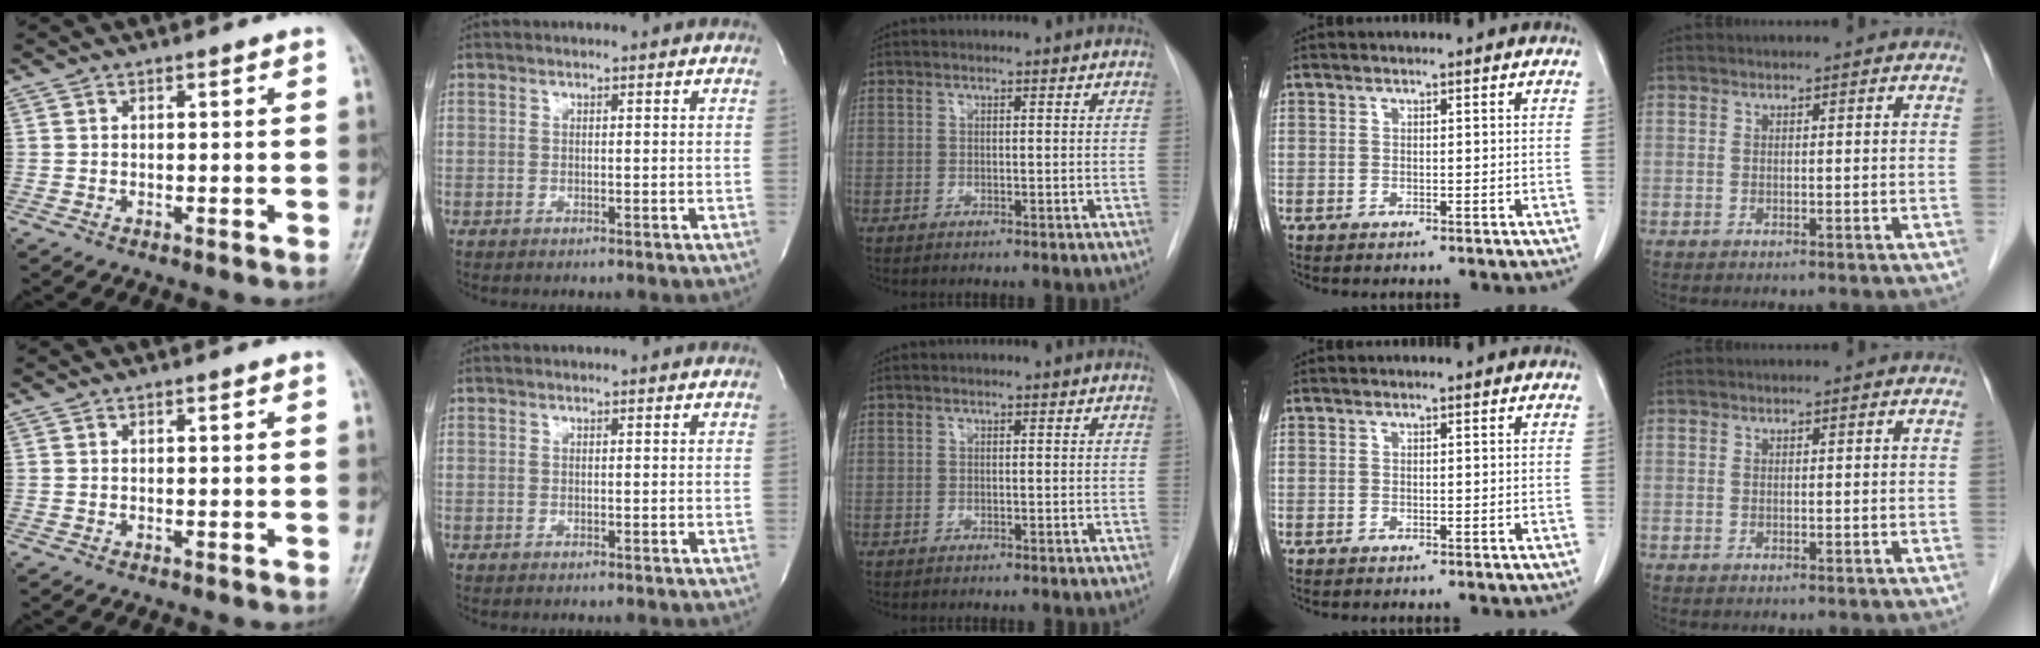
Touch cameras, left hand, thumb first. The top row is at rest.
{}